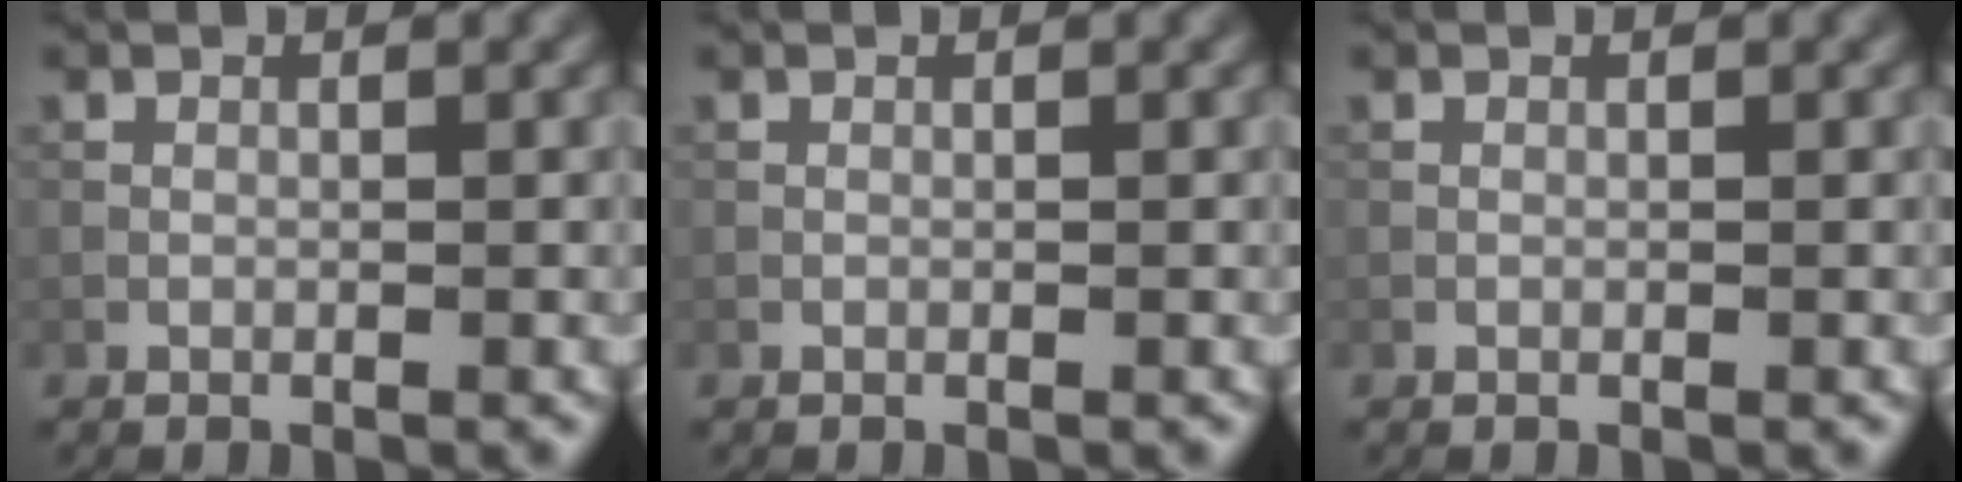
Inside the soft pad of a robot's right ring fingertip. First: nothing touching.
{"total": 0.0}
{"total": 0.0}